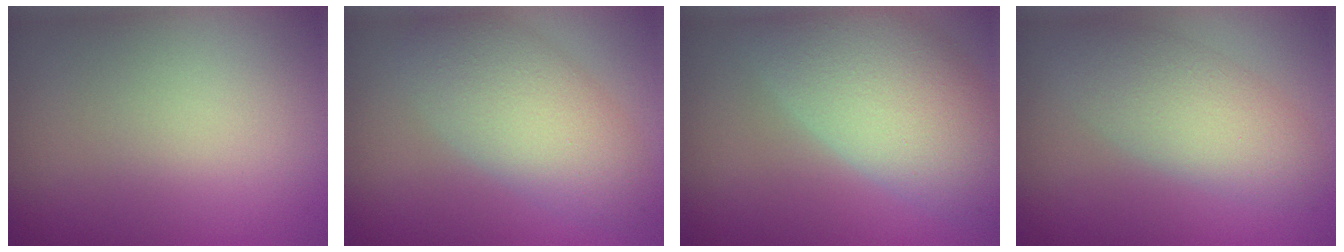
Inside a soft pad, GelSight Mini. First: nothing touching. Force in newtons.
{"total": 5.8, "press": 5.8, "slide": 0.1}
{"total": 8.8, "press": 8.8, "slide": 0.6}
{"total": 4.4, "press": 4.4, "slide": 0.0}